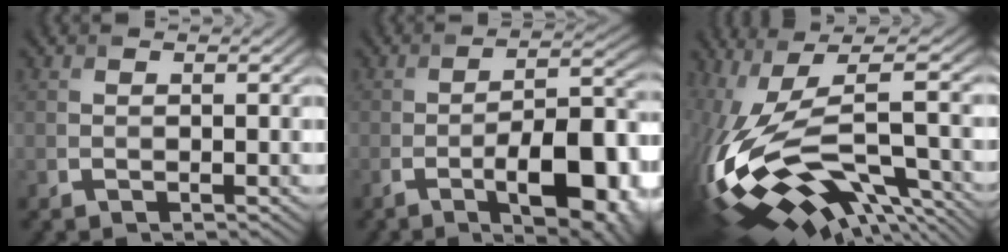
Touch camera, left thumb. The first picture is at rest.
{"total": 11.5, "force": [-4.9, 3.6, 9.8], "torque": [-0.142, -0.002, -0.072]}
{"total": 16.6, "force": [-3.3, 5.3, 15.4], "torque": [-0.344, -0.007, -0.039]}